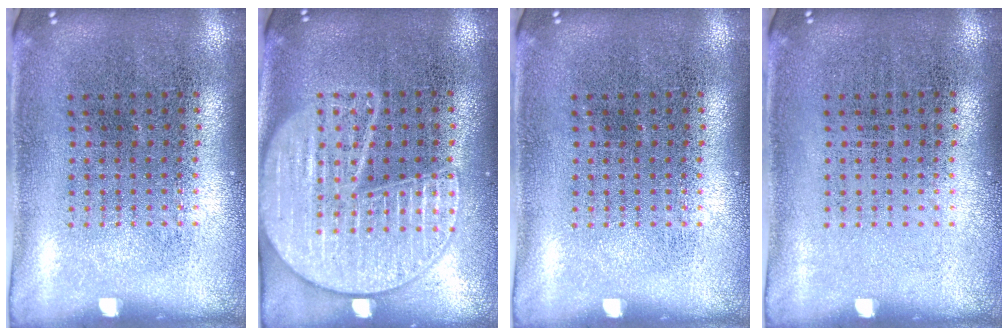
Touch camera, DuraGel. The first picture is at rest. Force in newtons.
{"total": 2.5, "press": 2.5, "slide": 0.2}
{"total": 0.0}
{"total": 0.0}